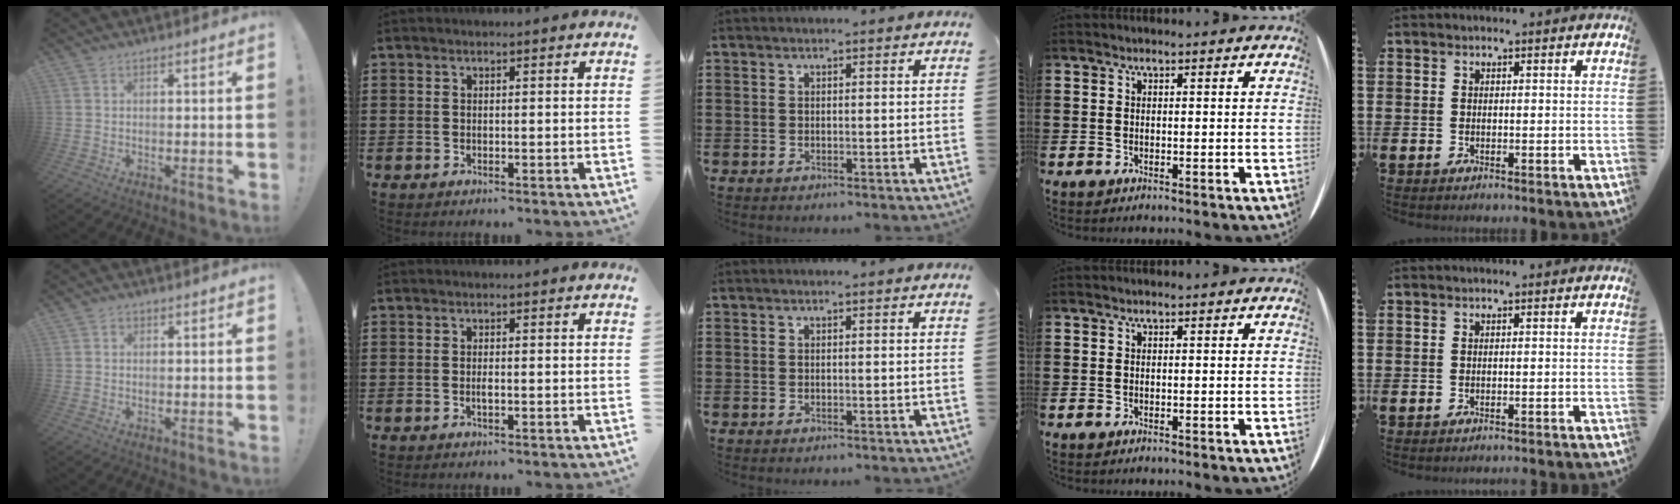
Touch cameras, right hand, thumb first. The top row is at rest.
{"thumb": {"total": 0.8, "force": [0.1, 0.8, 0.2], "torque": [-0.001, 0.002, 0.001]}, "index": {"total": 0.9, "force": [-0.3, 0.2, 0.9], "torque": [-0.024, -0.004, -0.007]}, "little": {"total": 0.7, "force": [-0.6, -0.2, 0.0], "torque": [0.000, 0.000, -0.014]}}